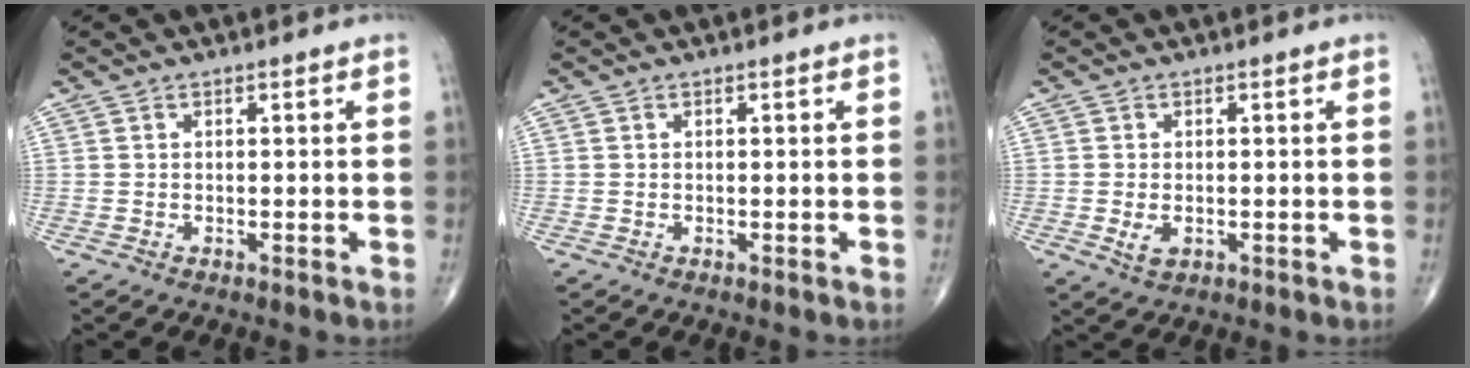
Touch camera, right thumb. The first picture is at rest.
{"total": 0.0}
{"total": 2.6, "force": [-0.5, 1.6, 2.0], "torque": [-0.039, -0.005, -0.004]}